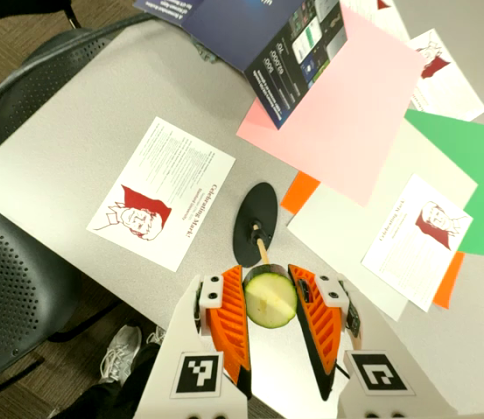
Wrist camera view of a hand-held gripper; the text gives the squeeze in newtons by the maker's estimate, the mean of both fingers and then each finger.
{"total": 12.6, "left": 12.8, "right": 12.4}